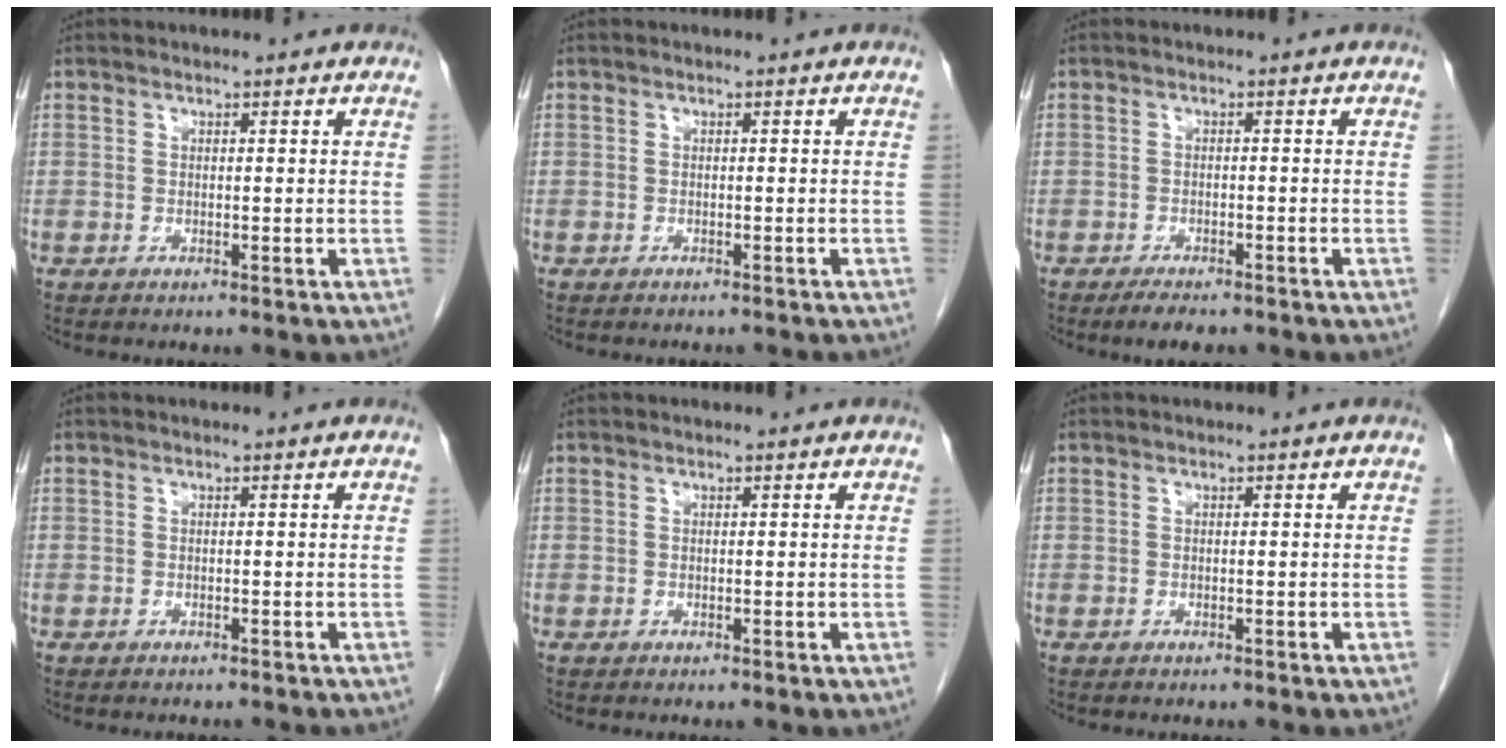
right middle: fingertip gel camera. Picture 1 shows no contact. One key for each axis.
{"total": 3.1, "fx": -2.9, "fy": 0.4, "fz": 1.0, "tx": -0.015, "ty": -0.006, "tz": -0.034}
{"total": 3.4, "fx": -2.7, "fy": 0.9, "fz": 1.8, "tx": -0.032, "ty": -0.005, "tz": -0.039}
{"total": 2.7, "fx": -2.5, "fy": 0.3, "fz": 0.8, "tx": -0.013, "ty": -0.004, "tz": -0.029}
{"total": 0.0}
{"total": 0.6, "fx": -0.6, "fy": 0.1, "fz": 0.2, "tx": -0.003, "ty": -0.001, "tz": -0.008}